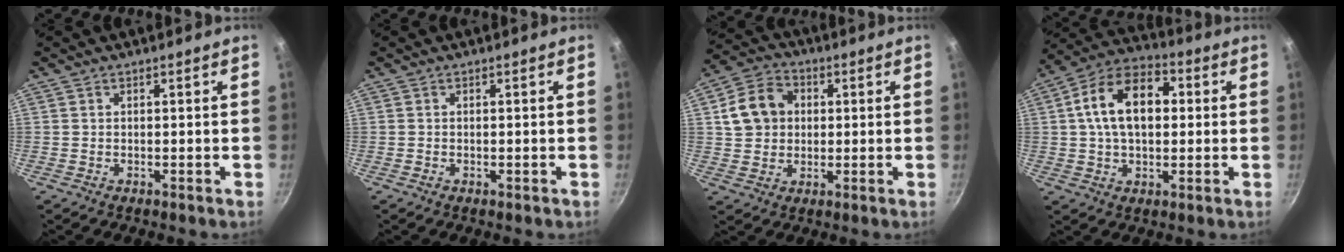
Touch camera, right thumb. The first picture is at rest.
{"total": 0.0}
{"total": 10.3, "force": [1.9, 8.6, 5.5], "torque": [-0.074, 0.014, 0.024]}
{"total": 14.9, "force": [2.2, 9.5, 11.3], "torque": [-0.160, 0.027, 0.020]}